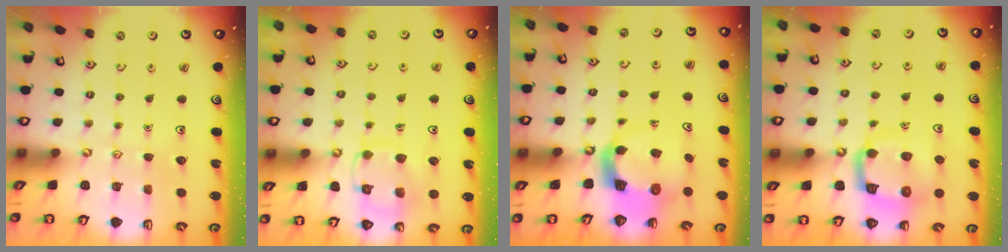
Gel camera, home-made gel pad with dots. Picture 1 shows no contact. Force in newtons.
{"total": 12.1, "press": 12.0, "slide": 0.9}
{"total": 4.3, "press": 4.3, "slide": 0.6}
{"total": 11.1, "press": 11.0, "slide": 1.3}